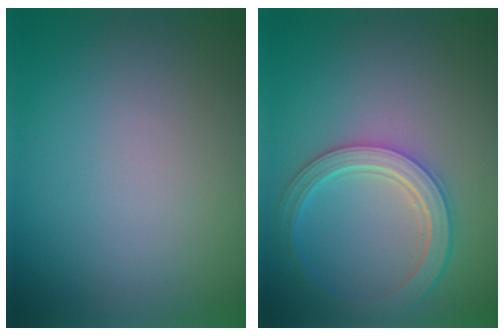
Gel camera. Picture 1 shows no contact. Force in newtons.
{"total": 4.4, "press": 3.6, "slide": 2.6}